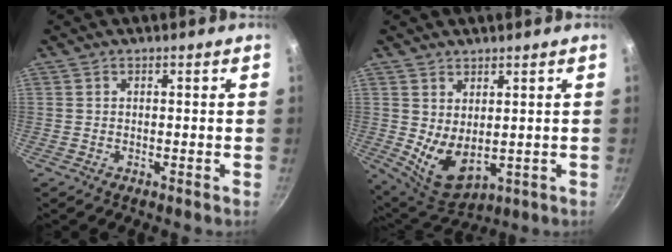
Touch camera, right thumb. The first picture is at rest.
{"total": 8.2, "force": [1.3, 4.8, 6.5], "torque": [-0.094, -0.032, 0.043]}